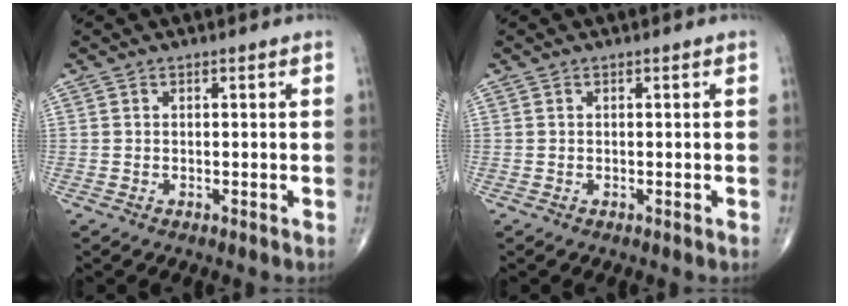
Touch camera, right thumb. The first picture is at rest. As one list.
[{"total": 0.0}]